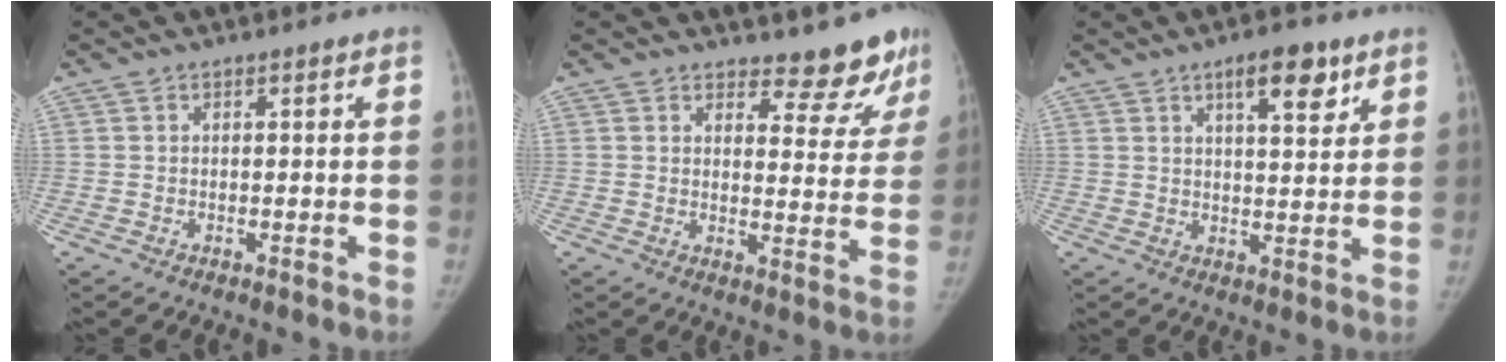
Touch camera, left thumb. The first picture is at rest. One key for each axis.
{"total": 9.1, "fx": 8.2, "fy": 3.1, "fz": 2.3, "tx": 0.010, "ty": -0.070, "tz": 0.091}
{"total": 7.8, "fx": 4.5, "fy": 2.8, "fz": 5.8, "tx": -0.067, "ty": -0.023, "tz": 0.065}